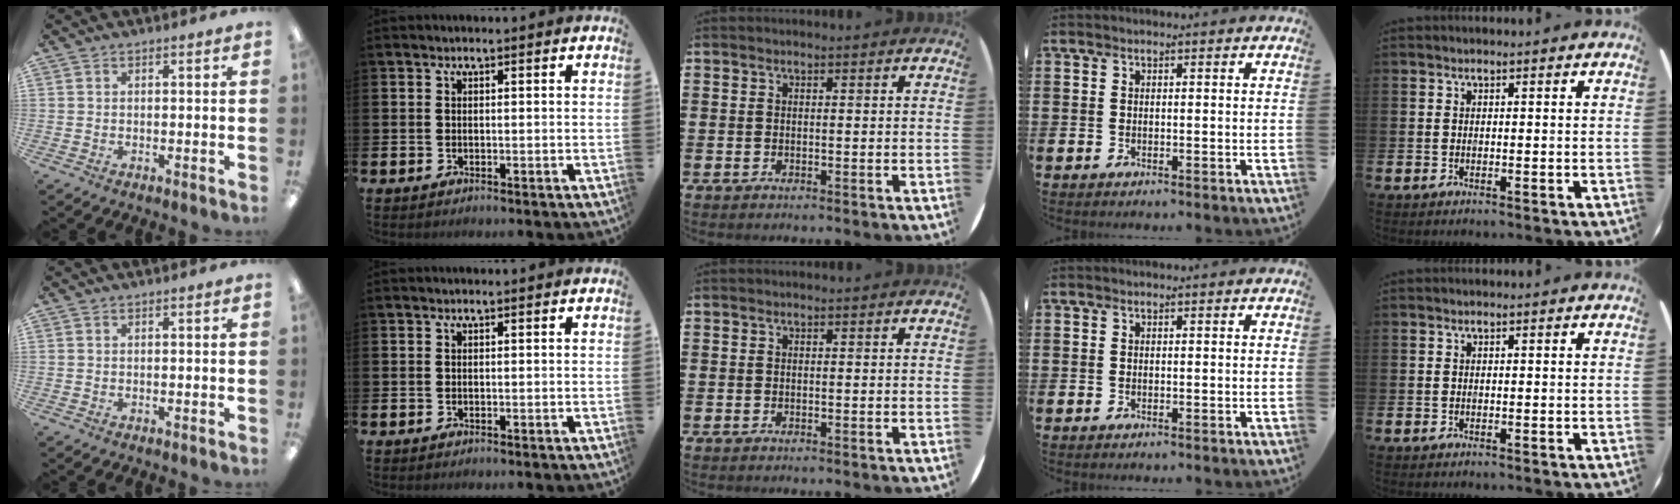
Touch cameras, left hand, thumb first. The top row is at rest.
{}